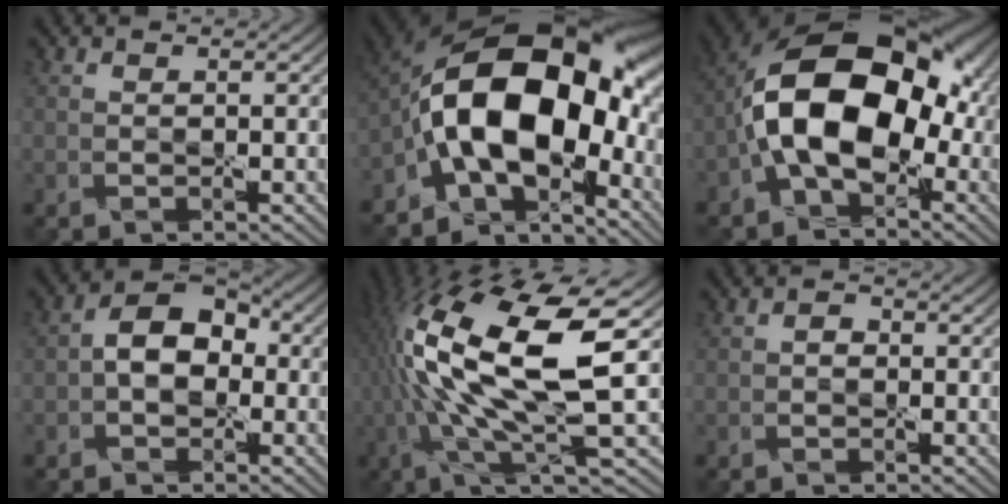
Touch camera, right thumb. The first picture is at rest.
{"total": 17.4, "force": [-2.8, 10.6, 13.4], "torque": [-0.212, 0.001, -0.060]}
{"total": 15.3, "force": [-1.8, 9.6, 11.8], "torque": [-0.201, 0.013, -0.045]}
{"total": 6.0, "force": [-0.5, 4.2, 4.3], "torque": [-0.071, 0.009, -0.018]}
{"total": 17.0, "force": [1.1, 5.0, 16.2], "torque": [-0.342, 0.008, 0.024]}
{"total": 1.0, "force": [-0.3, 0.8, 0.6], "torque": [-0.010, 0.000, -0.009]}